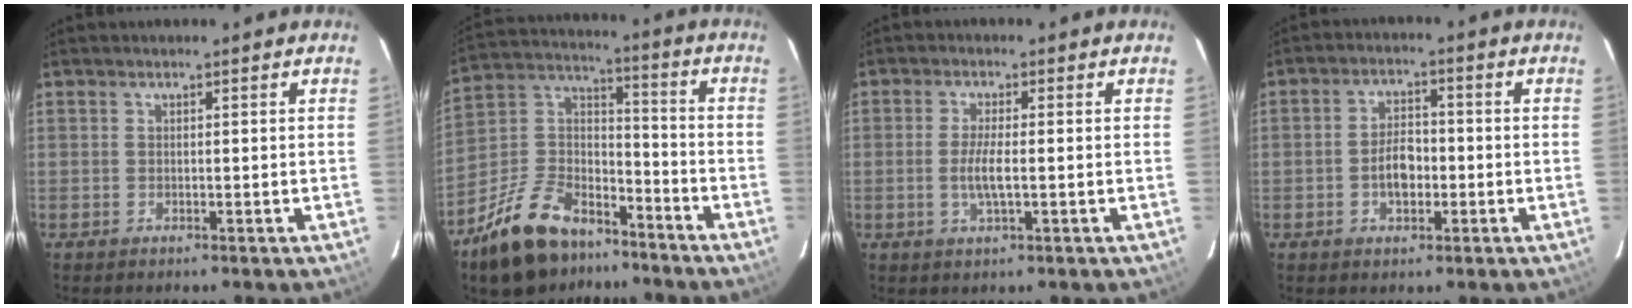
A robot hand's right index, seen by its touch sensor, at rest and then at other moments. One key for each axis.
{"total": 19.5, "fx": -13.2, "fy": 10.5, "fz": 9.8, "tx": -0.219, "ty": 0.029, "tz": -0.214}
{"total": 4.2, "fx": -0.7, "fy": 0.6, "fz": 4.1, "tx": -0.079, "ty": -0.006, "tz": -0.012}
{"total": 5.4, "fx": -1.4, "fy": 3.3, "fz": 4.0, "tx": -0.077, "ty": 0.010, "tz": -0.018}